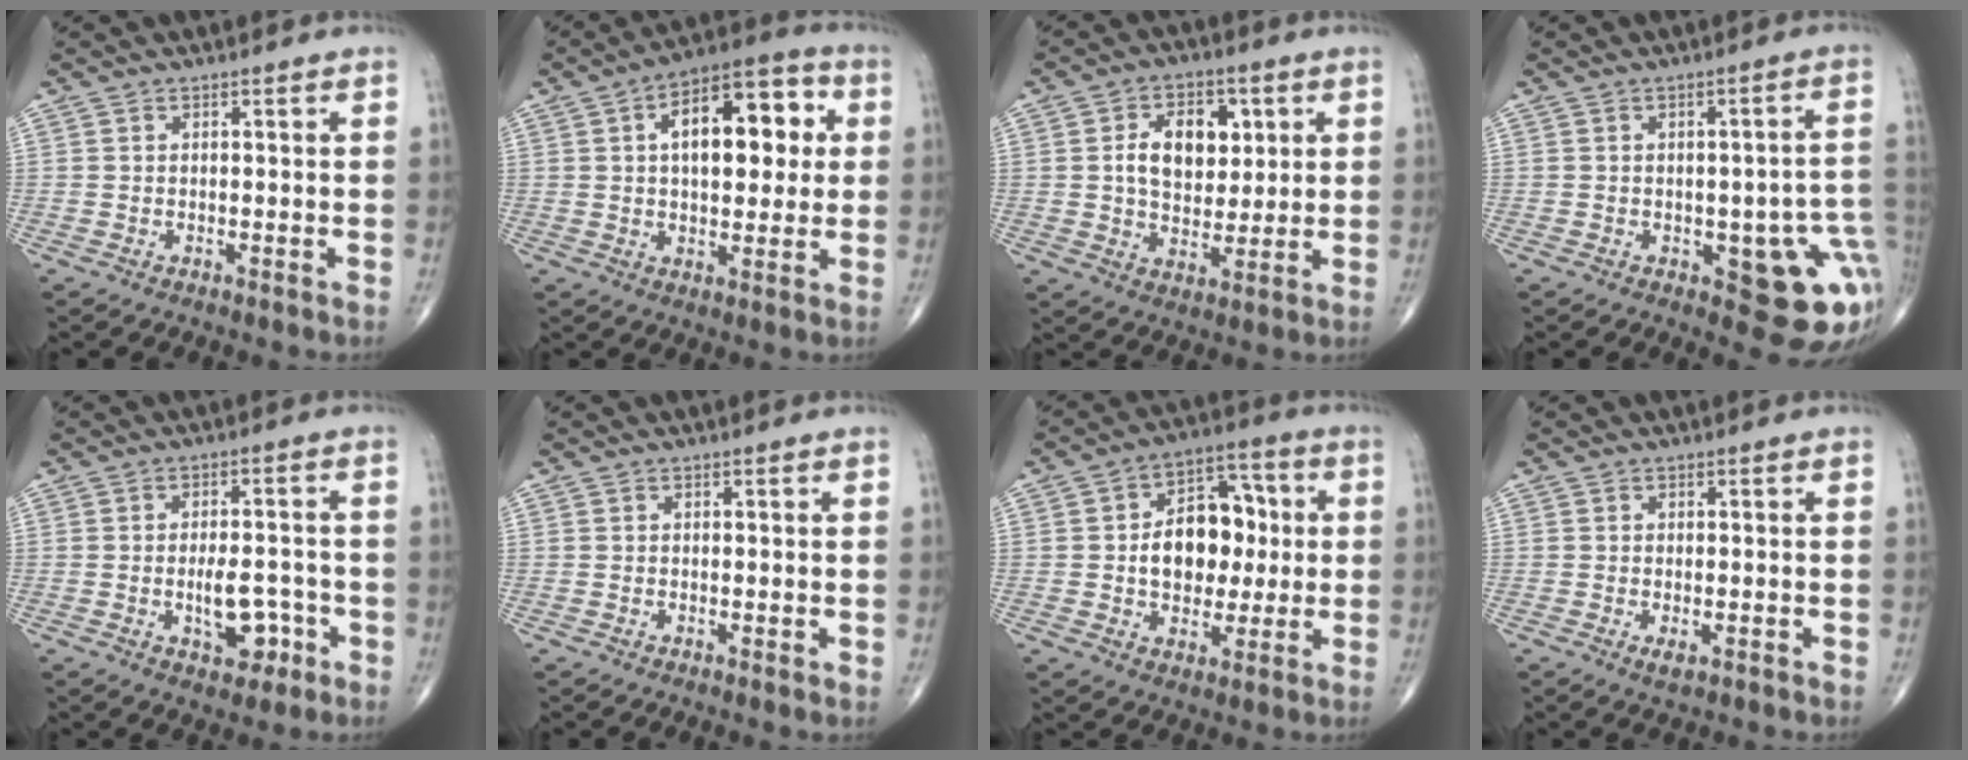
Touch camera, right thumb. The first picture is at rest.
{"total": 16.2, "force": [3.4, 8.3, 13.5], "torque": [-0.164, 0.020, 0.046]}
{"total": 11.3, "force": [2.5, 7.4, 8.1], "torque": [-0.093, -0.004, 0.043]}
{"total": 13.6, "force": [-3.2, 5.3, 12.1], "torque": [-0.109, 0.011, -0.026]}
{"total": 7.0, "force": [-2.3, 3.6, 5.5], "torque": [-0.064, 0.015, -0.029]}
{"total": 0.6, "force": [0.0, 0.0, 0.6], "torque": [-0.011, -0.004, -0.002]}
{"total": 13.7, "force": [0.5, 9.7, 9.7], "torque": [-0.100, 0.026, 0.009]}
{"total": 1.7, "force": [-0.6, 0.6, 1.4], "torque": [-0.024, -0.004, -0.010]}